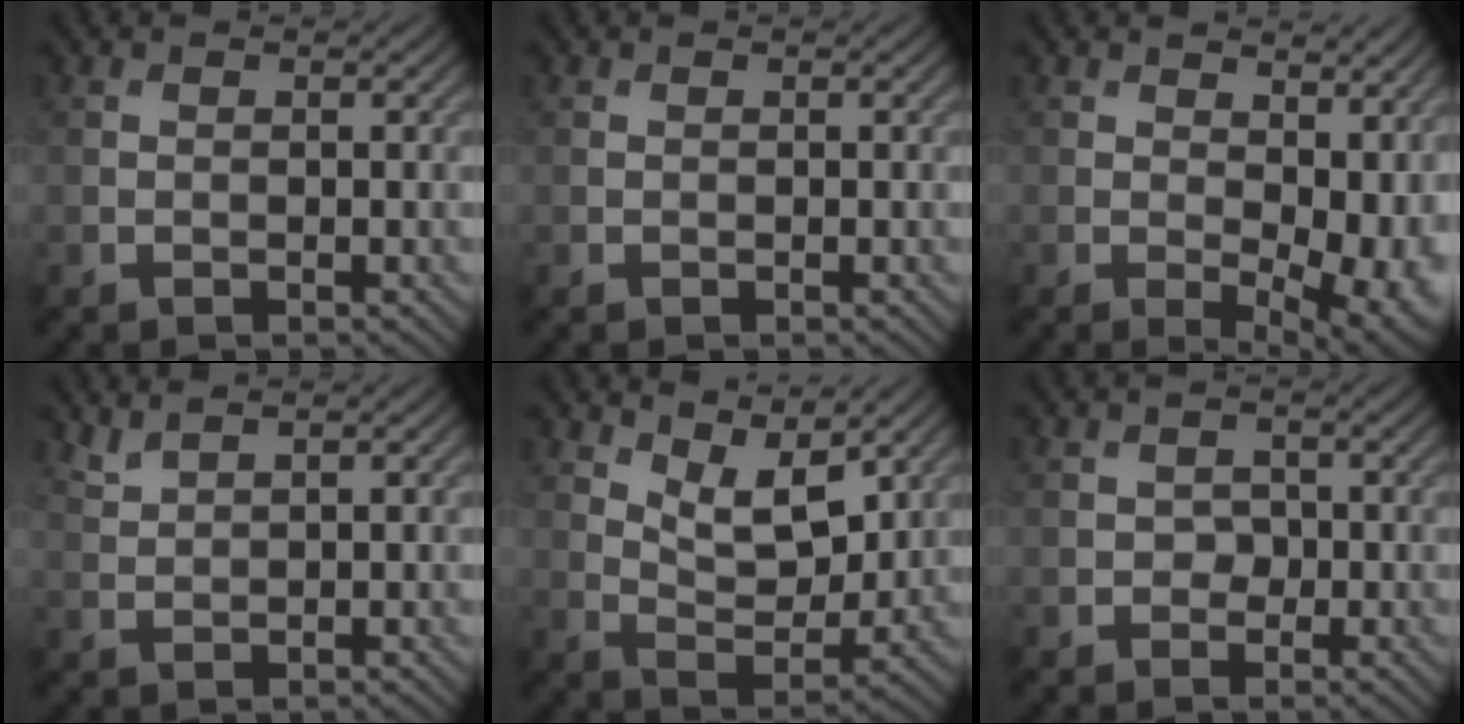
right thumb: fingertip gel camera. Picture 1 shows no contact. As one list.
[{"total": 0.0}, {"total": 9.9, "force": [0.8, 5.6, 8.1], "torque": [-0.105, -0.017, 0.036]}, {"total": 1.8, "force": [1.6, 0.3, 0.8], "torque": [-0.024, 0.005, 0.040]}, {"total": 7.3, "force": [4.7, 3.0, 4.7], "torque": [-0.098, -0.009, 0.086]}, {"total": 1.5, "force": [-0.4, 1.4, 0.6], "torque": [-0.004, -0.003, -0.009]}]